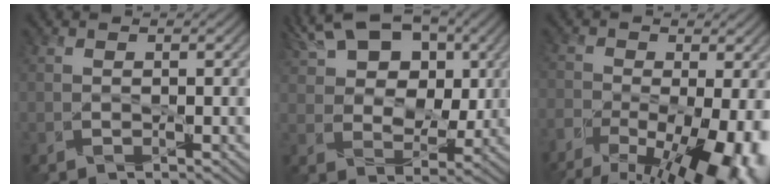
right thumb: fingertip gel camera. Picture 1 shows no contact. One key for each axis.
{"total": 13.2, "fx": 5.8, "fy": 7.9, "fz": 8.9, "tx": -0.175, "ty": 0.017, "tz": 0.077}
{"total": 17.3, "fx": -9.1, "fy": 8.4, "fz": 12.1, "tx": -0.215, "ty": -0.048, "tz": -0.117}